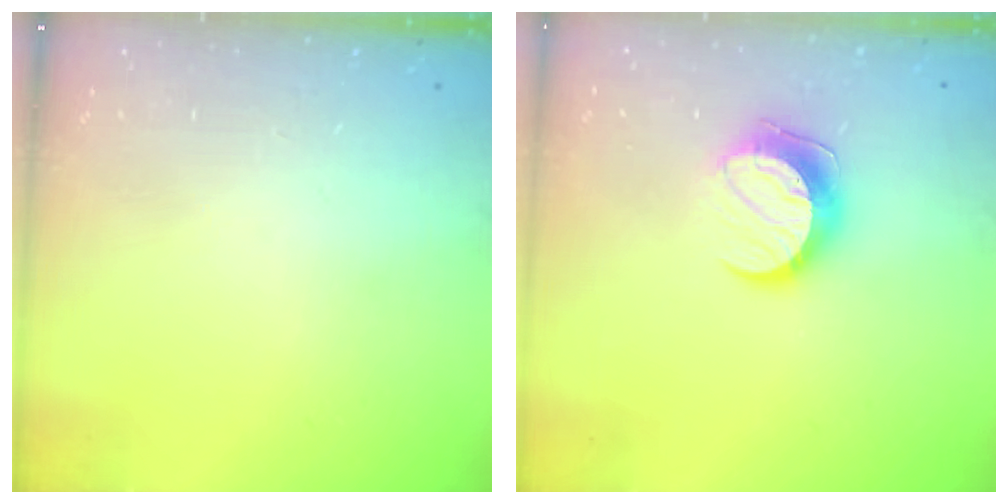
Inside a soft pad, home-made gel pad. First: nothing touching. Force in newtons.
{"total": 10.0, "press": 9.9, "slide": 1.2}